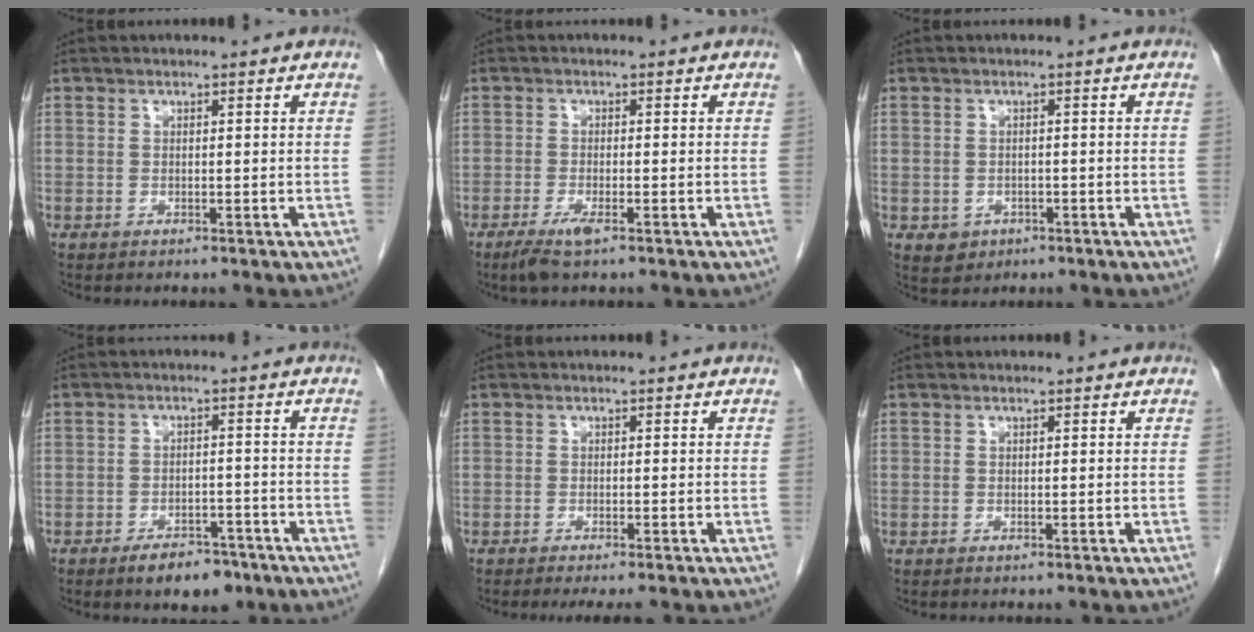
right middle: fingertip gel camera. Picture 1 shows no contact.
{"total": 3.0, "force": [-1.9, 0.4, 2.3], "torque": [-0.051, -0.007, -0.037]}
{"total": 2.7, "force": [-1.1, 2.4, 0.8], "torque": [-0.010, 0.004, -0.006]}
{"total": 5.7, "force": [-4.0, 2.6, 3.1], "torque": [-0.046, 0.003, -0.055]}
{"total": 3.6, "force": [-3.0, 0.2, 2.0], "torque": [-0.019, -0.006, -0.040]}
{"total": 0.0}